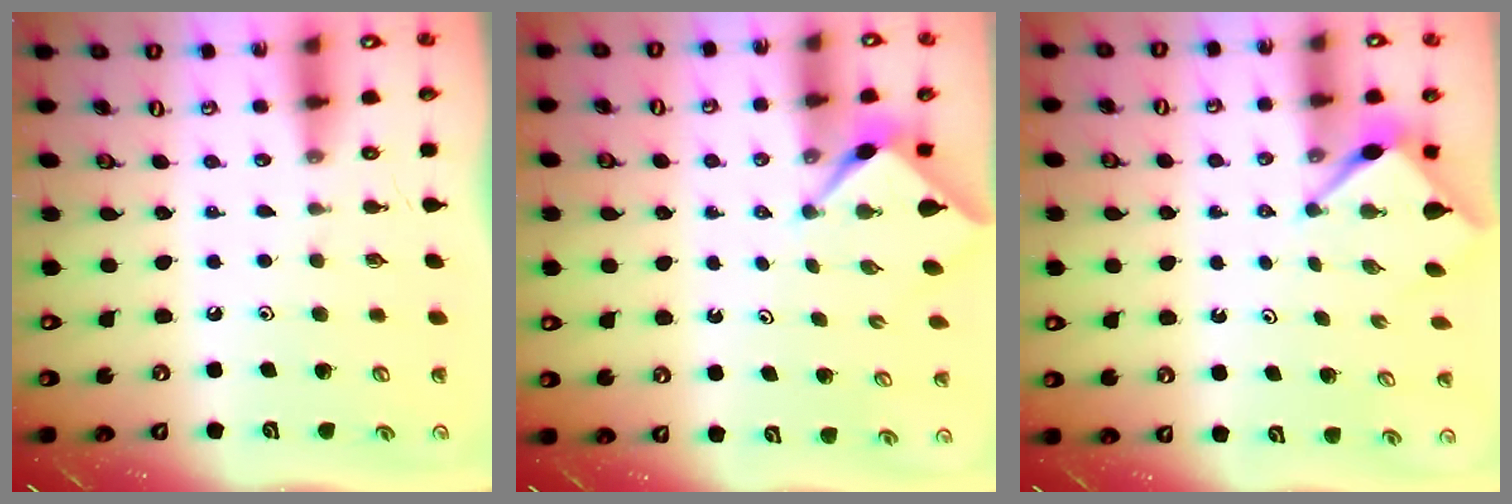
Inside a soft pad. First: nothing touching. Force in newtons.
{"total": 2.8, "press": 2.8, "slide": 0.4}
{"total": 2.8, "press": 2.8, "slide": 0.3}